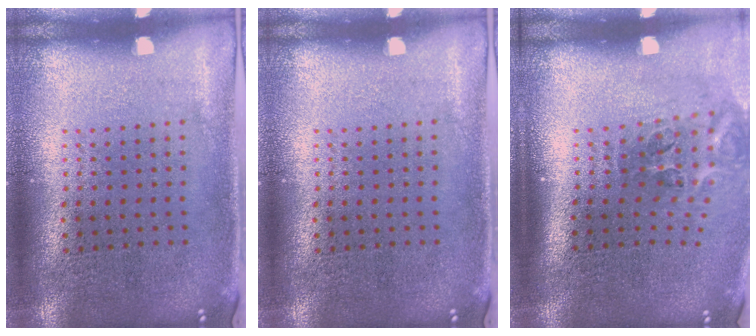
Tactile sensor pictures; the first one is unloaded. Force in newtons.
{"total": 0.0}
{"total": 2.2, "press": 1.3, "slide": 1.7}